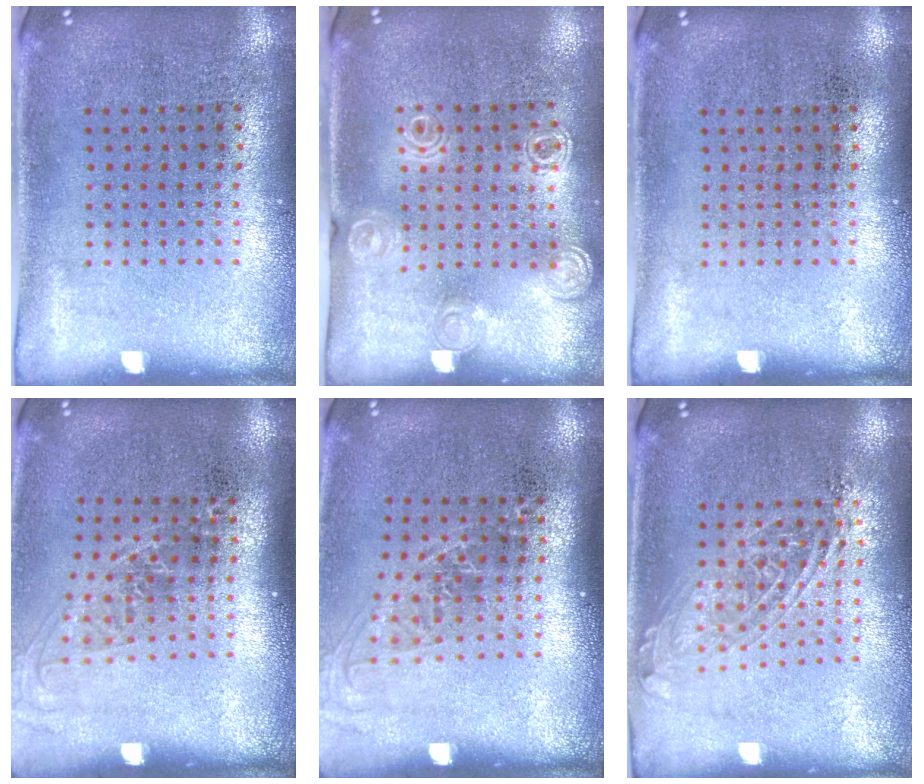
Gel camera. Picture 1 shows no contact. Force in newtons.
{"total": 1.4, "press": 1.3, "slide": 0.2}
{"total": 0.0}
{"total": 1.4, "press": 1.1, "slide": 0.9}
{"total": 1.4, "press": 1.1, "slide": 0.9}
{"total": 1.5, "press": 1.2, "slide": 0.9}